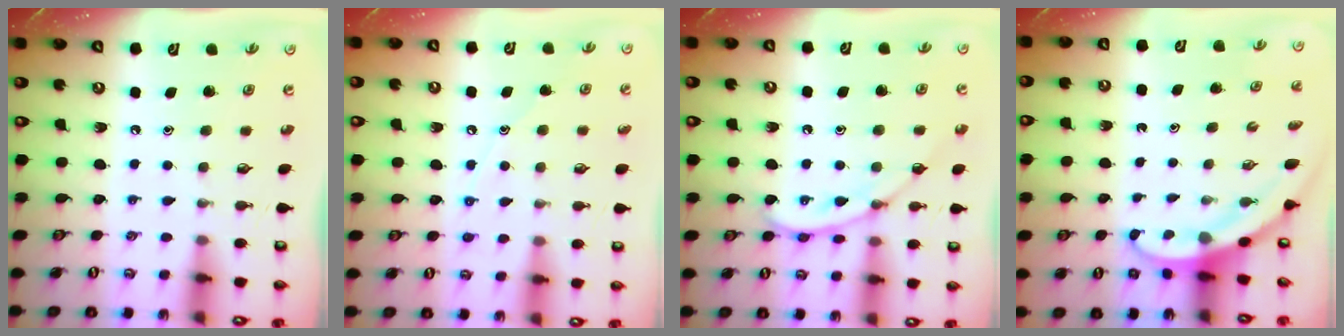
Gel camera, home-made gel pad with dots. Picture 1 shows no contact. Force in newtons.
{"total": 6.9, "press": 6.9, "slide": 0.5}
{"total": 9.3, "press": 9.3, "slide": 0.7}
{"total": 3.1, "press": 3.1, "slide": 0.1}